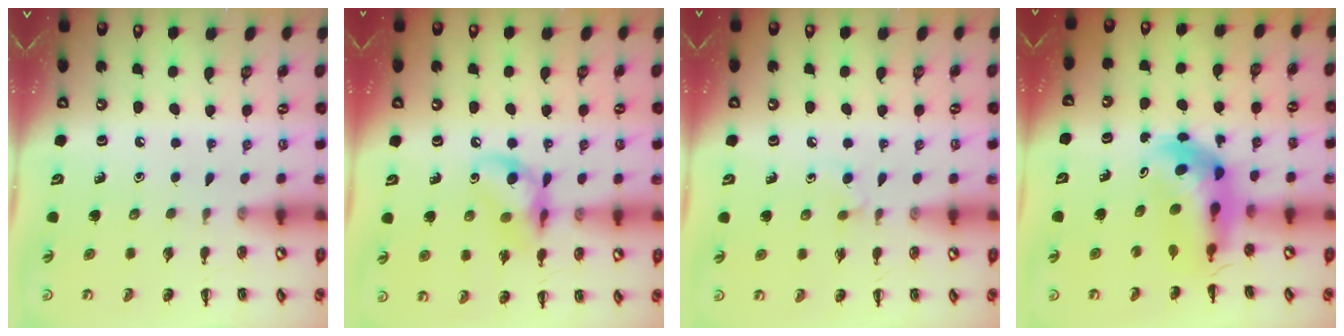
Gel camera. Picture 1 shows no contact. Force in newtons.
{"total": 13.1, "press": 12.9, "slide": 2.4}
{"total": 2.2, "press": 2.0, "slide": 1.0}
{"total": 6.9, "press": 6.7, "slide": 1.5}